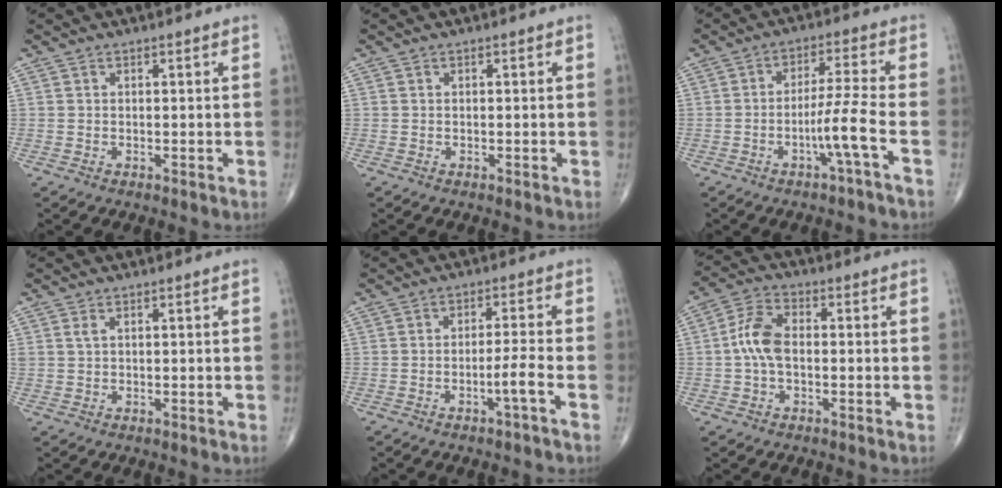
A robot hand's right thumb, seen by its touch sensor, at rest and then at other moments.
{"total": 0.0}
{"total": 6.6, "force": [-2.9, -1.0, 5.8], "torque": [-0.119, 0.021, -0.052]}
{"total": 1.0, "force": [0.5, 0.5, 0.7], "torque": [-0.014, 0.006, 0.014]}
{"total": 3.4, "force": [-1.8, -0.6, 2.8], "torque": [-0.059, 0.016, -0.033]}
{"total": 7.3, "force": [-0.4, 4.2, 6.0], "torque": [-0.123, 0.021, -0.017]}